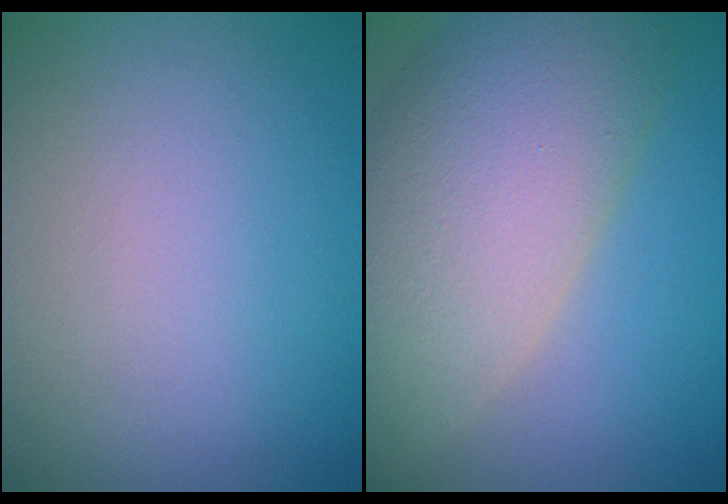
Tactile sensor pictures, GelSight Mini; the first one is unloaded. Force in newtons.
{"total": 11.8, "press": 11.8, "slide": 1.0}